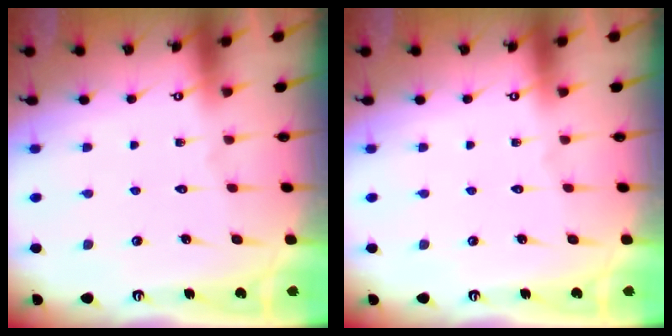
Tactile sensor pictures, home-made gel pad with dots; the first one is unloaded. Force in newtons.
{"total": 0.0}